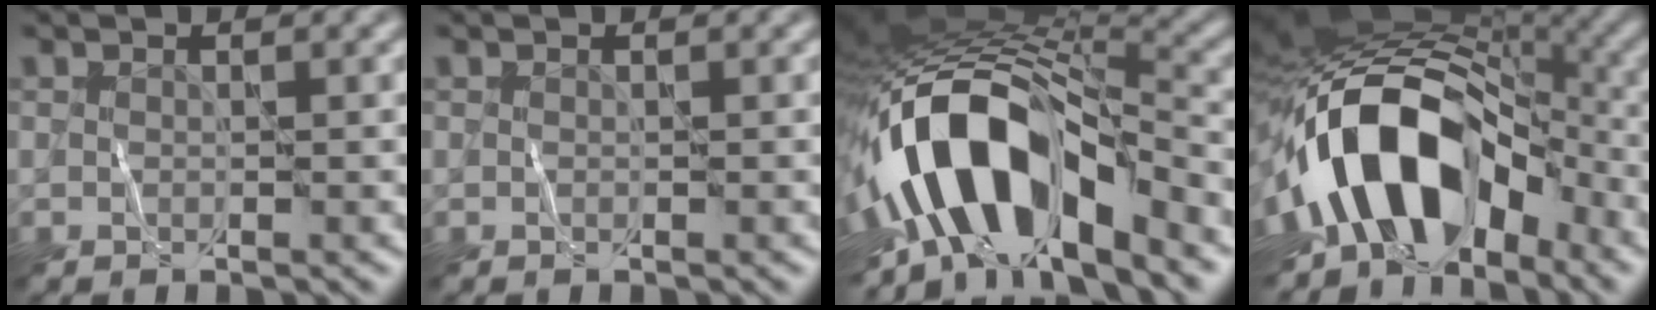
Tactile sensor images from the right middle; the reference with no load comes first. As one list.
[{"total": 0.0}, {"total": 14.2, "force": [-5.5, 6.7, 11.3], "torque": [-0.185, 0.010, -0.103]}, {"total": 13.8, "force": [-5.0, 8.4, 9.7], "torque": [-0.146, 0.017, -0.097]}]